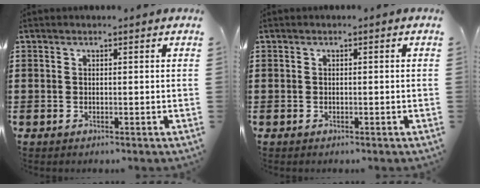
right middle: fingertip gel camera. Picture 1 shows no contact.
{"total": 0.0}